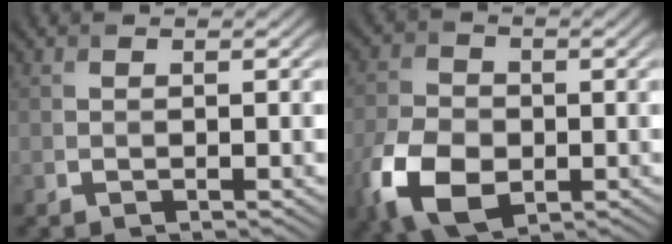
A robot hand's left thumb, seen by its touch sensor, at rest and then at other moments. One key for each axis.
{"total": 9.8, "fx": -3.5, "fy": 6.5, "fz": 6.5, "tx": -0.164, "ty": -0.023, "tz": -0.073}